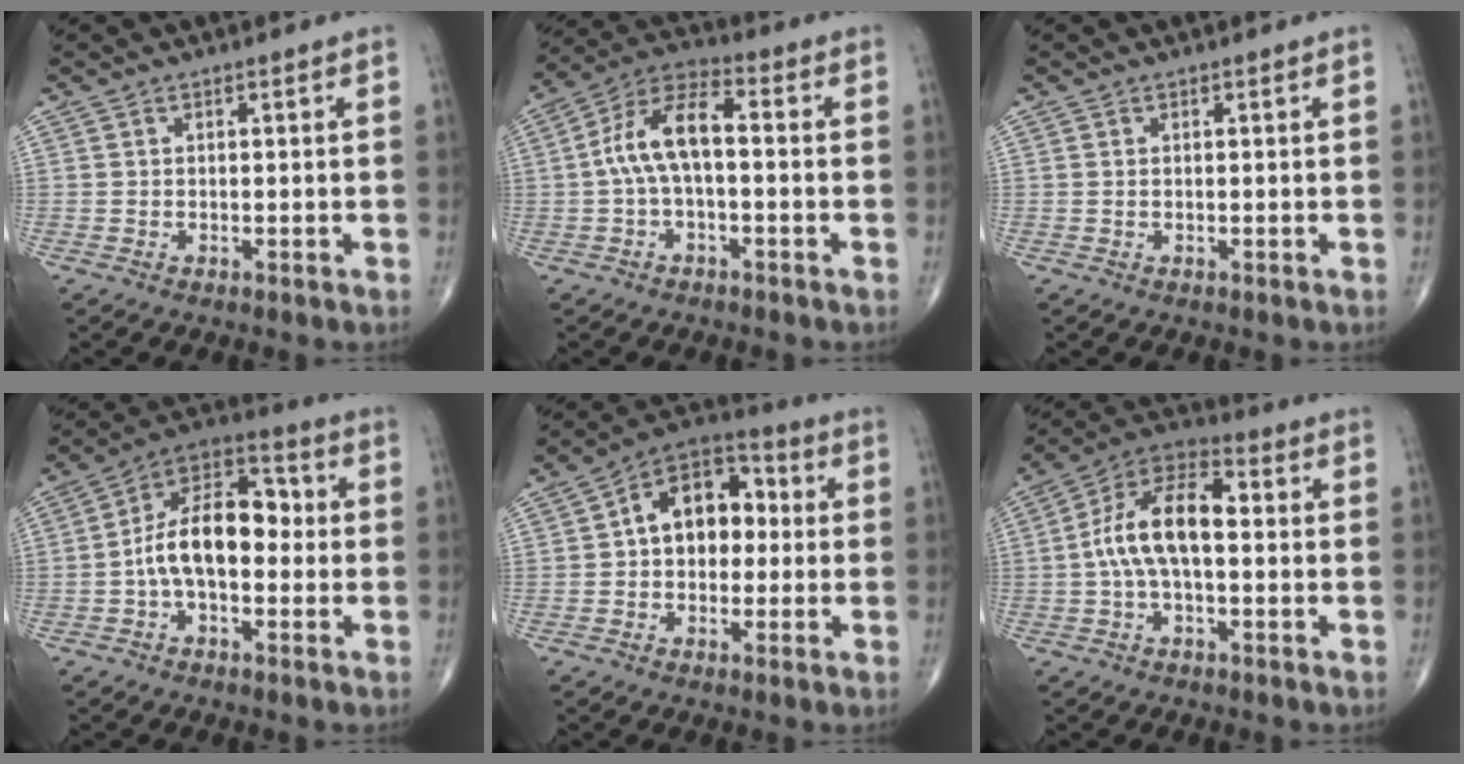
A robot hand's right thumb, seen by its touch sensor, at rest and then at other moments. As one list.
[{"total": 10.2, "force": [-0.4, 4.7, 9.0], "torque": [-0.178, 0.043, -0.014]}, {"total": 0.0}, {"total": 14.2, "force": [-0.9, 8.1, 11.6], "torque": [-0.184, 0.046, -0.027]}, {"total": 12.8, "force": [1.0, 8.7, 9.3], "torque": [-0.107, 0.035, 0.002]}, {"total": 13.2, "force": [0.1, 6.6, 11.5], "torque": [-0.210, 0.042, -0.008]}]